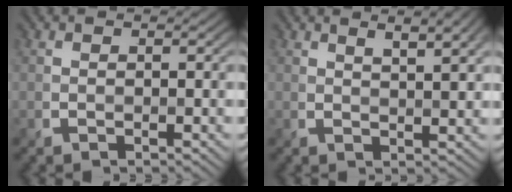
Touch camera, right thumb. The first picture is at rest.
{"total": 4.7, "force": [2.7, 1.1, 3.7], "torque": [-0.060, 0.007, 0.043]}